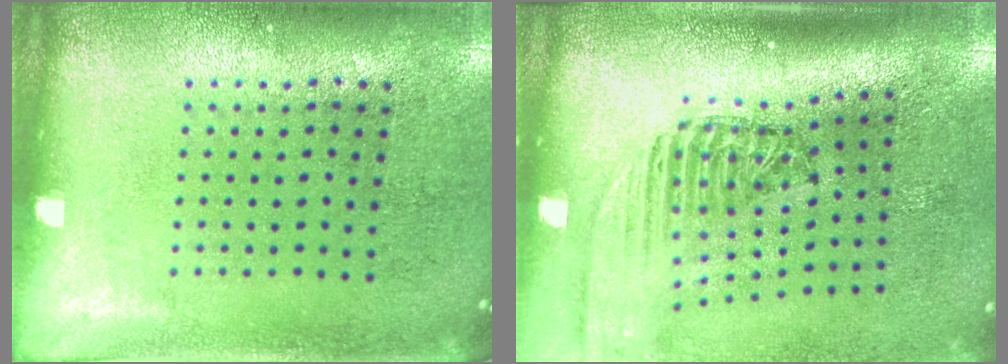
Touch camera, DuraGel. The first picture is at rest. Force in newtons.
{"total": 2.4, "press": 1.8, "slide": 1.6}